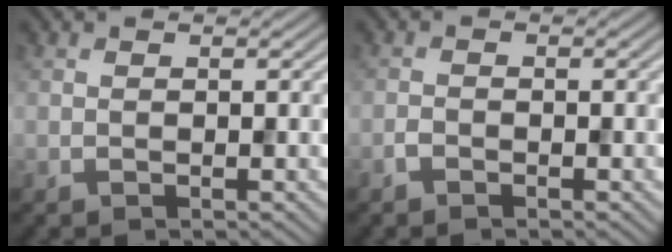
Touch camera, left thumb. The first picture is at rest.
{"total": 1.0, "force": [-0.8, 0.4, 0.4], "torque": [-0.008, 0.001, -0.019]}